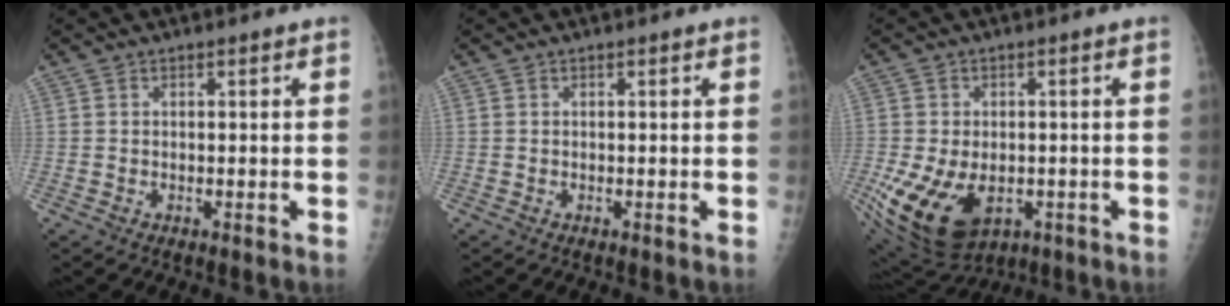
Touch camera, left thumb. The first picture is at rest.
{"total": 0.0}
{"total": 16.6, "force": [-4.8, 11.0, 11.4], "torque": [-0.227, -0.007, -0.056]}